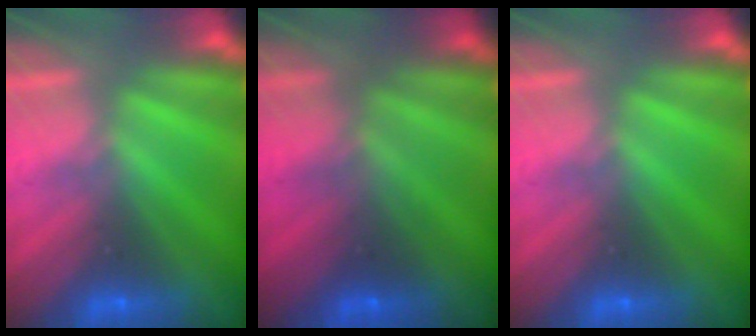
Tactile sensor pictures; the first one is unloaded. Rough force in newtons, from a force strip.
{"total": 1.9}
{"total": 0.0}